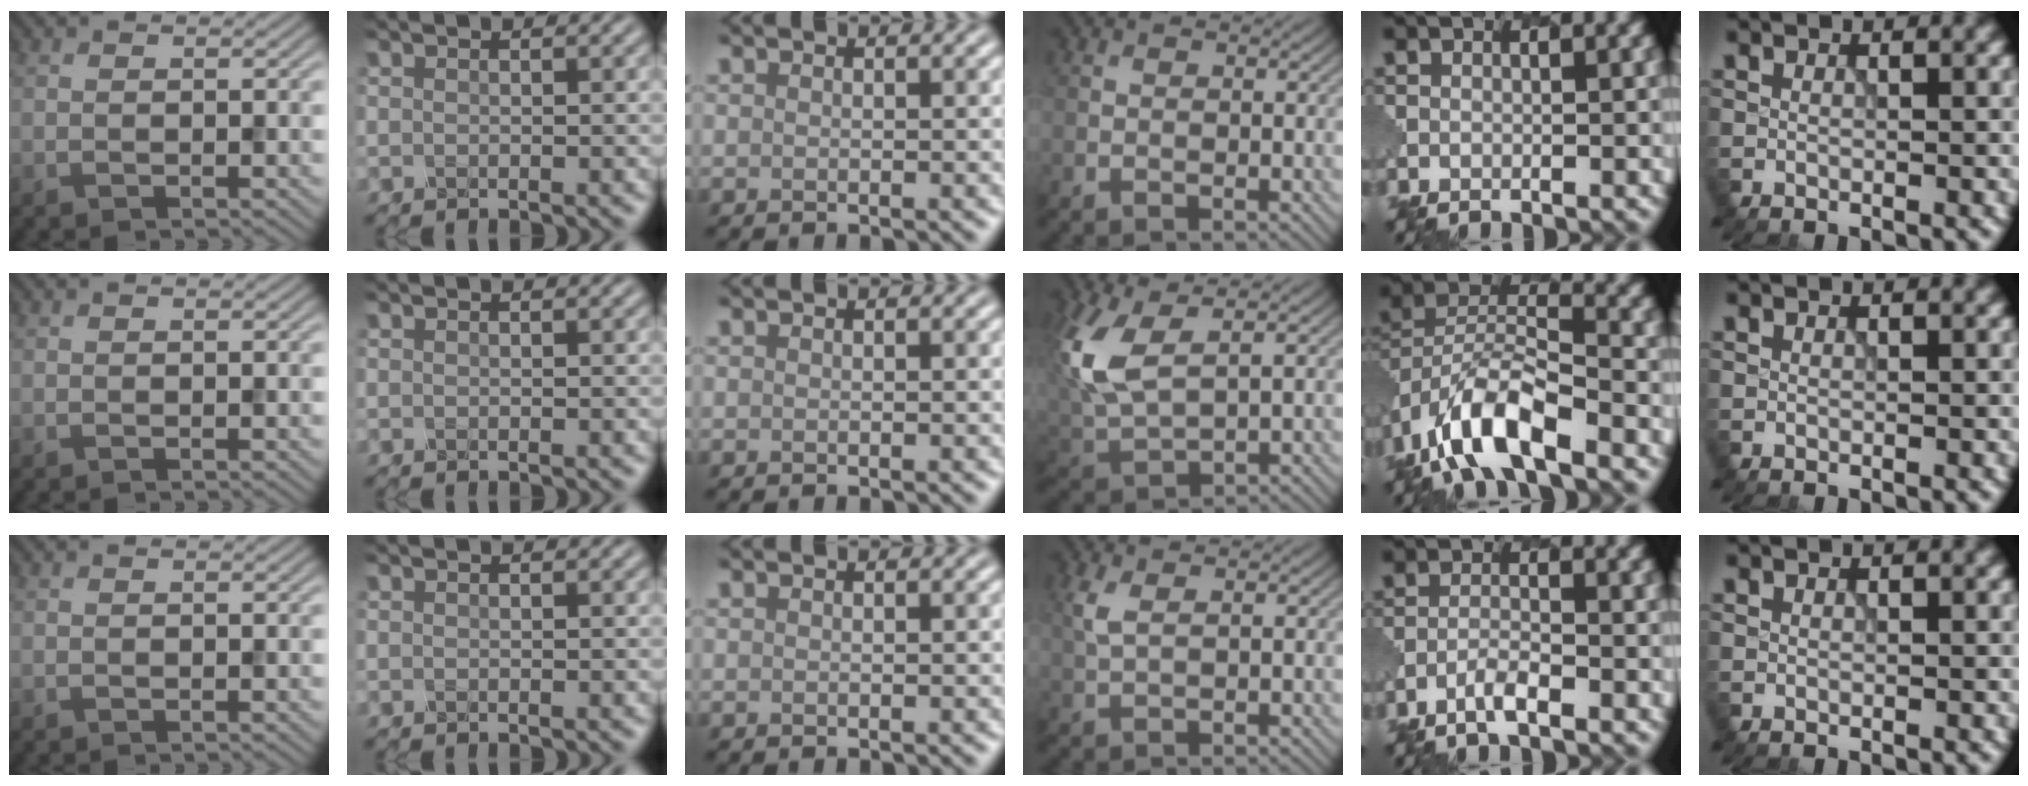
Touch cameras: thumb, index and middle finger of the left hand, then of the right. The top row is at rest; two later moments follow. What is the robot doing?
{"motion": "insert", "object": "pen bag"}